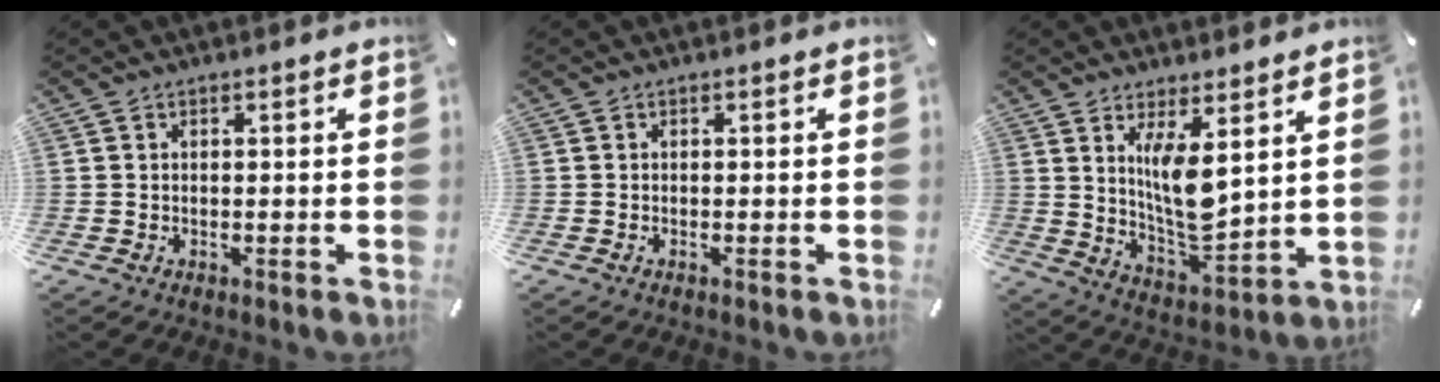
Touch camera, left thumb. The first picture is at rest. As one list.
[{"total": 0.0}, {"total": 10.7, "force": [4.7, 3.5, 9.0], "torque": [-0.175, -0.042, 0.080]}]